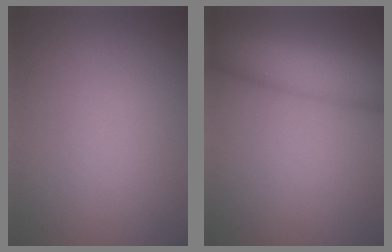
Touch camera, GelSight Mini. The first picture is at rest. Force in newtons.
{"total": 6.4, "press": 6.4, "slide": 0.3}